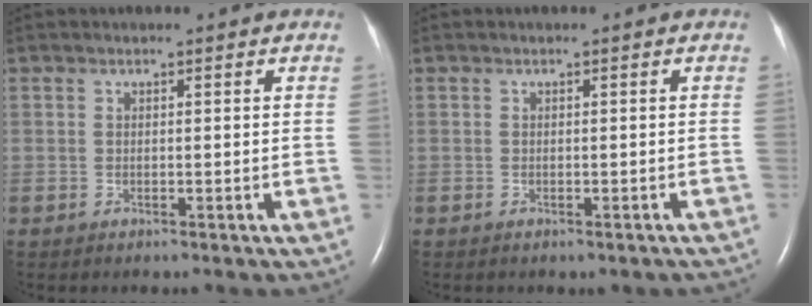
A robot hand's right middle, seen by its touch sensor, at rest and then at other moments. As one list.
[{"total": 2.8, "force": [-2.3, 1.0, 1.2], "torque": [-0.010, -0.002, -0.025]}]